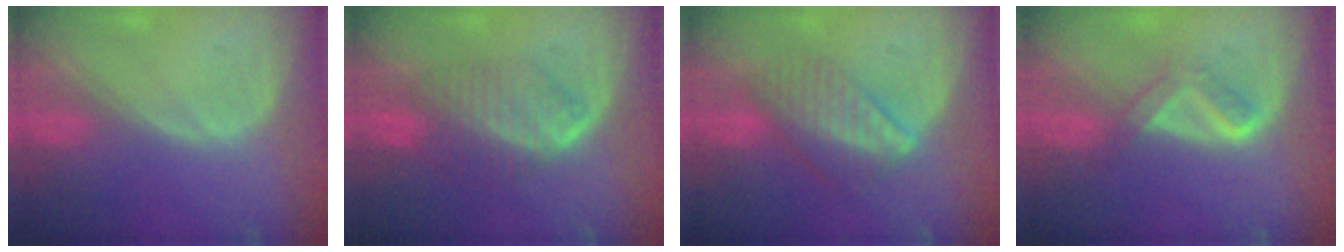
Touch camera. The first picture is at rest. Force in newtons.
{"total": 6.5, "press": 6.2, "slide": 1.8}
{"total": 6.5, "press": 6.1, "slide": 2.4}
{"total": 3.7, "press": 3.7, "slide": 0.6}